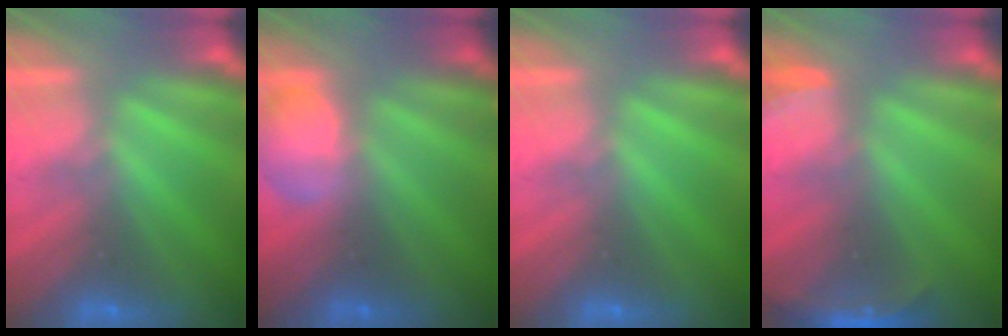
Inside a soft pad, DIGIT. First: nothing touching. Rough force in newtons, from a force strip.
{"total": 2.4}
{"total": 0.0}
{"total": 2.8}